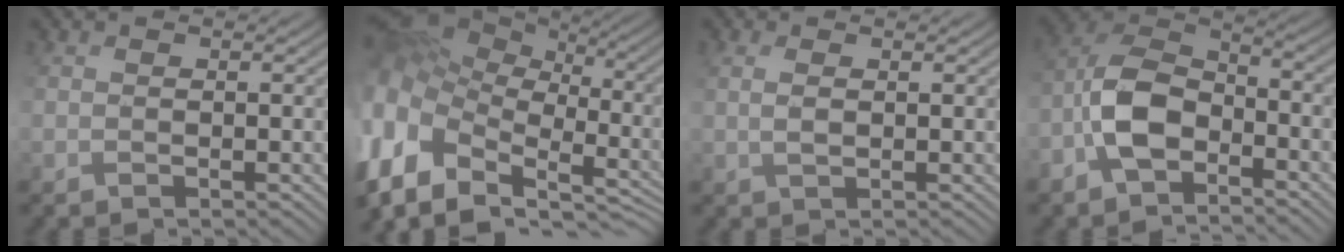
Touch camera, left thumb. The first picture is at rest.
{"total": 17.5, "force": [-6.2, 12.8, 10.2], "torque": [-0.280, -0.009, -0.075]}
{"total": 1.8, "force": [0.5, 0.6, 1.7], "torque": [-0.040, 0.002, 0.011]}
{"total": 8.4, "force": [-3.9, 4.4, 6.0], "torque": [-0.125, 0.013, -0.096]}